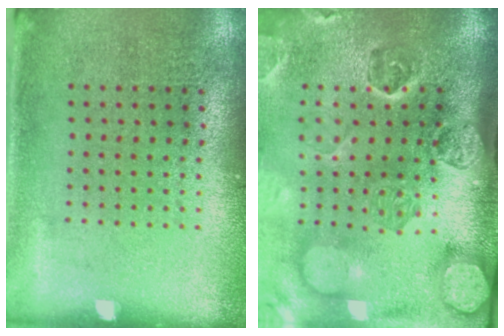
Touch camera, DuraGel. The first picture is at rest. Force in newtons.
{"total": 4.9, "press": 3.6, "slide": 3.3}